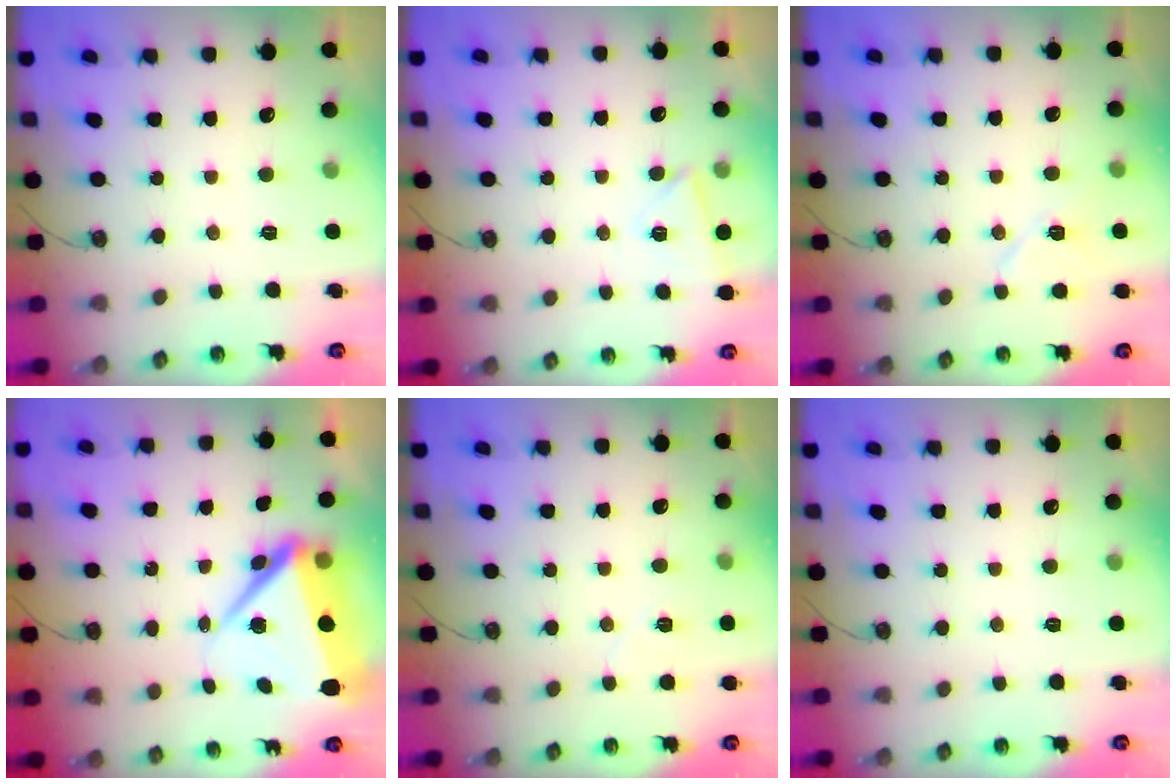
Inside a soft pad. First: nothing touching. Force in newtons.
{"total": 5.2, "press": 4.5, "slide": 2.6}
{"total": 7.7, "press": 7.7, "slide": 0.5}
{"total": 10.5, "press": 10.5, "slide": 0.8}
{"total": 4.4, "press": 3.9, "slide": 2.0}
{"total": 0.0}